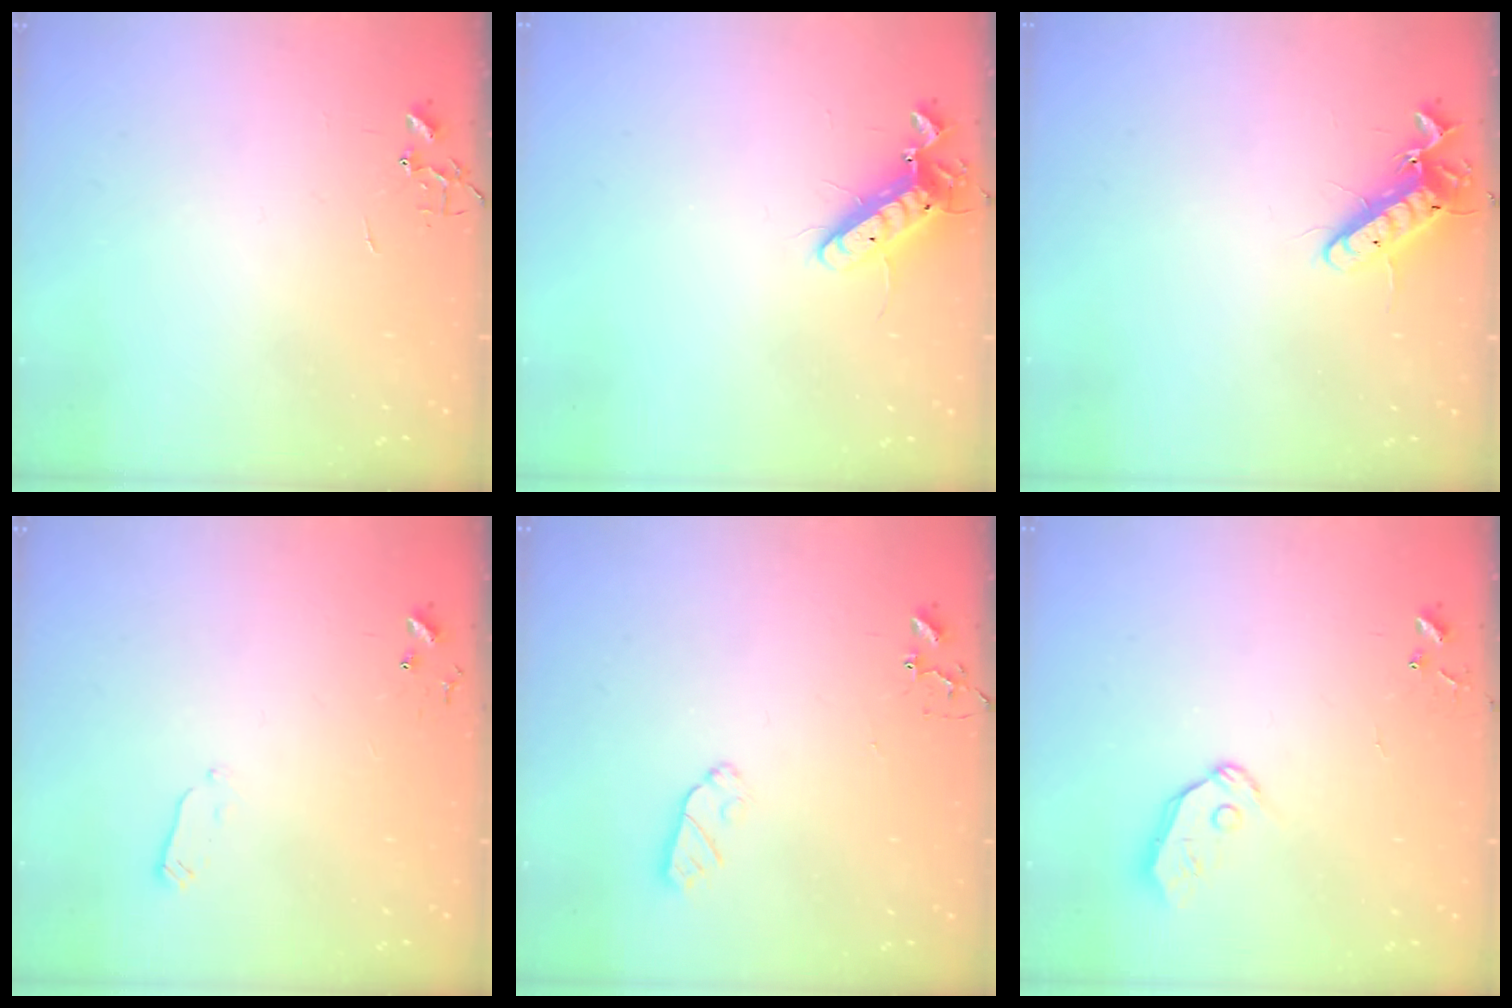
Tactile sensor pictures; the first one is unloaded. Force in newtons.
{"total": 11.8, "press": 11.6, "slide": 2.2}
{"total": 13.1, "press": 12.9, "slide": 2.2}
{"total": 3.5, "press": 3.4, "slide": 1.0}
{"total": 5.5, "press": 5.5, "slide": 0.5}
{"total": 6.8, "press": 6.8, "slide": 0.7}